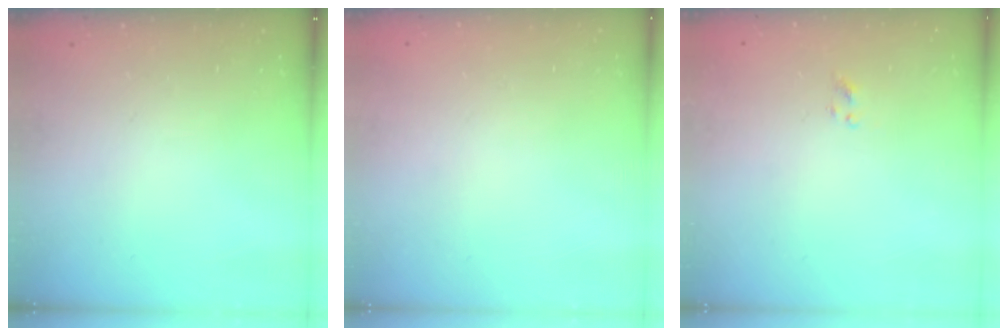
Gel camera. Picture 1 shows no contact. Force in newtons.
{"total": 1.9, "press": 1.9, "slide": 0.2}
{"total": 1.3, "press": 1.1, "slide": 0.6}